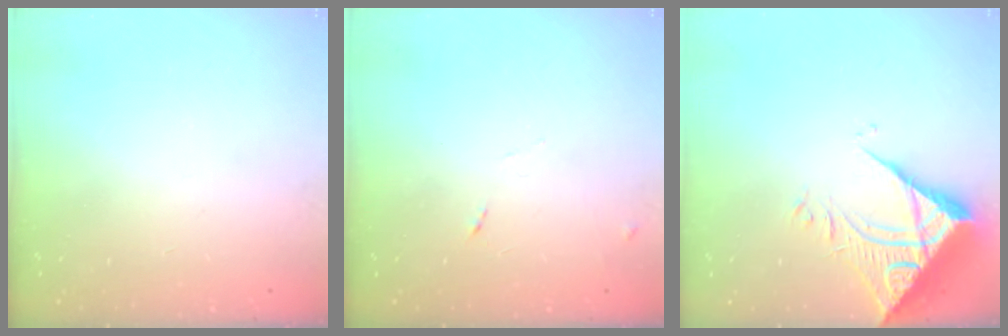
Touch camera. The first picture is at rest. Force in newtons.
{"total": 4.7, "press": 4.7, "slide": 0.6}
{"total": 9.0, "press": 8.9, "slide": 0.8}